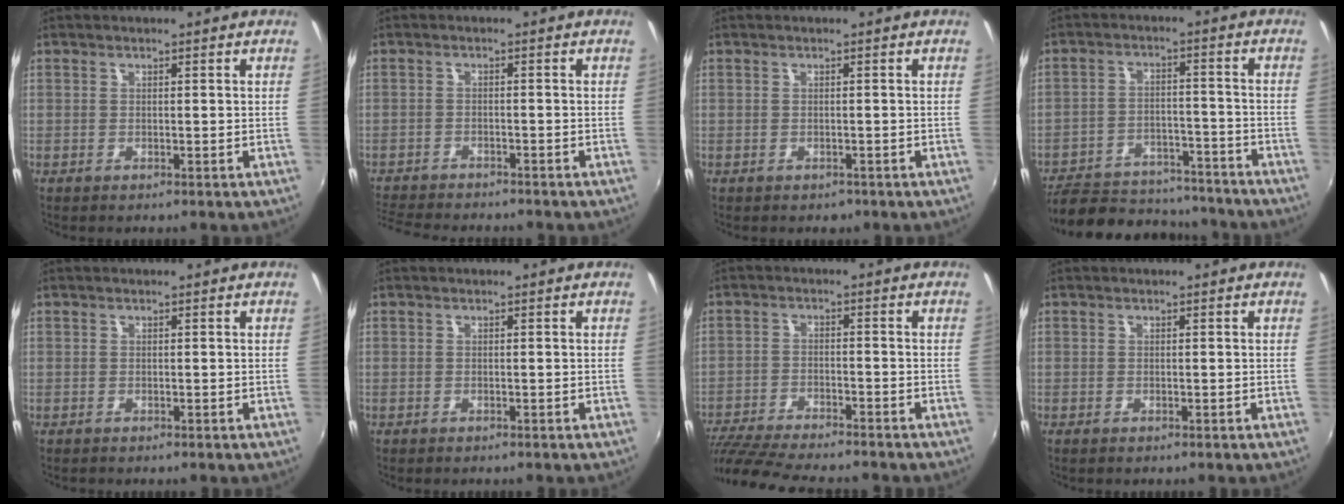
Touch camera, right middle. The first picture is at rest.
{"total": 8.4, "force": [-7.8, 1.4, 2.8], "torque": [-0.080, -0.017, -0.131]}
{"total": 1.2, "force": [-0.8, 0.8, 0.3], "torque": [-0.008, -0.003, -0.008]}
{"total": 20.0, "force": [-17.4, 6.6, 7.4], "torque": [-0.154, 0.005, -0.237]}
{"total": 0.0}
{"total": 0.0}
{"total": 14.5, "force": [-12.8, 1.9, 6.5], "torque": [-0.145, -0.027, -0.215]}
{"total": 0.0}